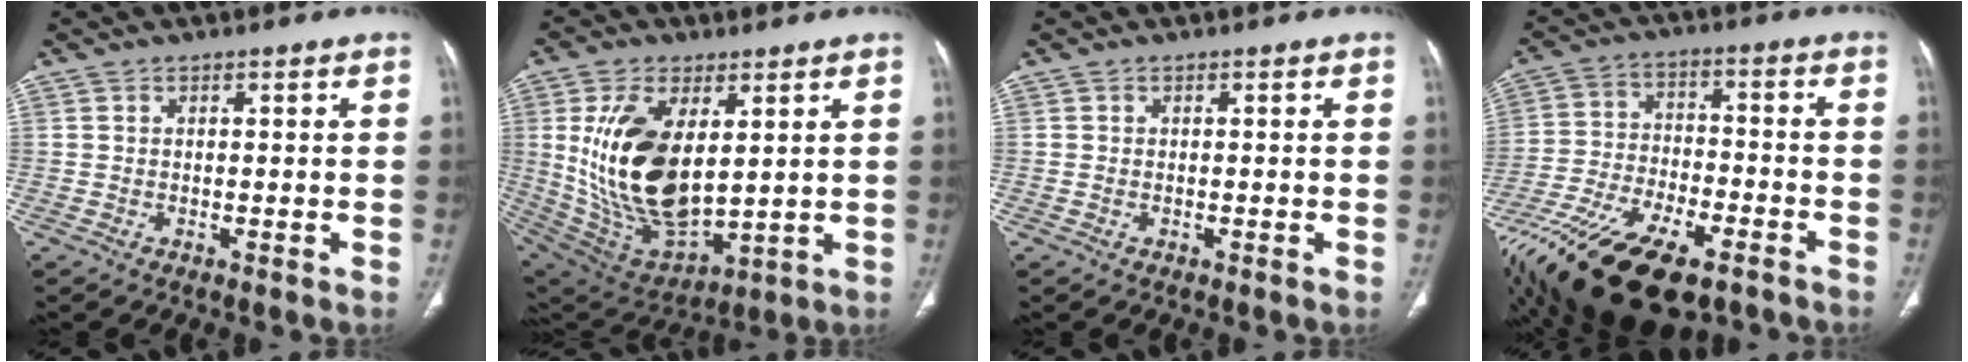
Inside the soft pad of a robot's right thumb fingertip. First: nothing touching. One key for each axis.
{"total": 20.8, "fx": 3.8, "fy": 11.0, "fz": 17.2, "tx": -0.323, "ty": -0.026, "tz": 0.092}
{"total": 0.0}
{"total": 24.2, "fx": -15.5, "fy": 10.3, "fz": 15.5, "tx": -0.325, "ty": 0.020, "tz": -0.269}